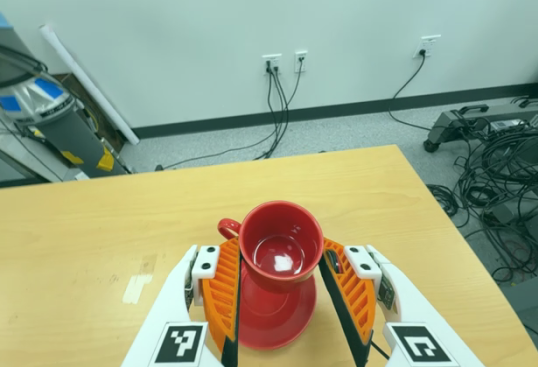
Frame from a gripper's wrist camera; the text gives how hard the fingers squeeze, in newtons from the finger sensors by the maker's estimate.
{"total": 0.8, "left": 1.6, "right": 0.0}